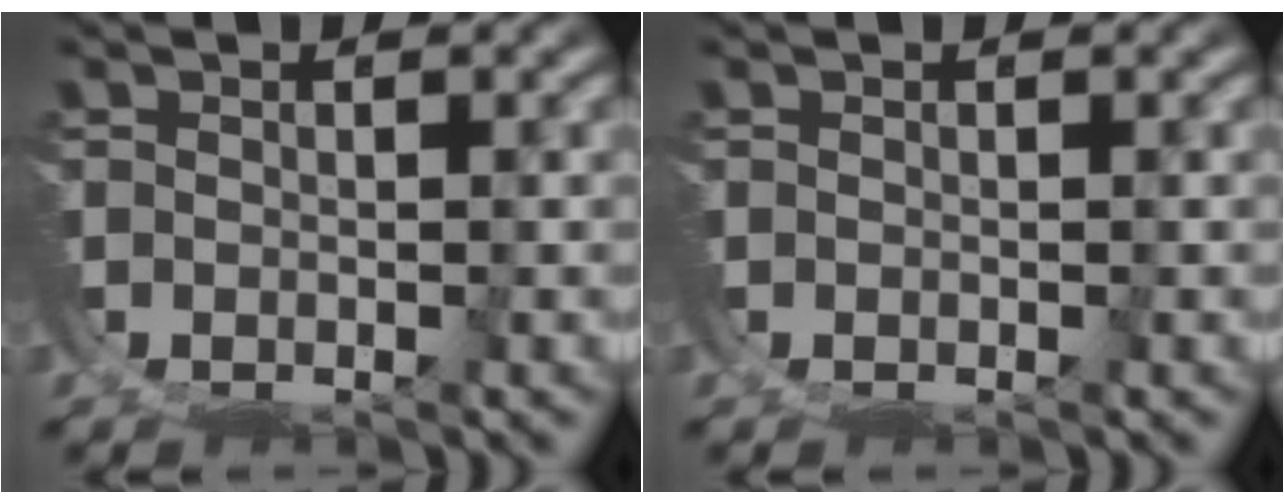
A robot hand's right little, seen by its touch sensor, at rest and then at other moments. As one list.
[{"total": 0.0}]